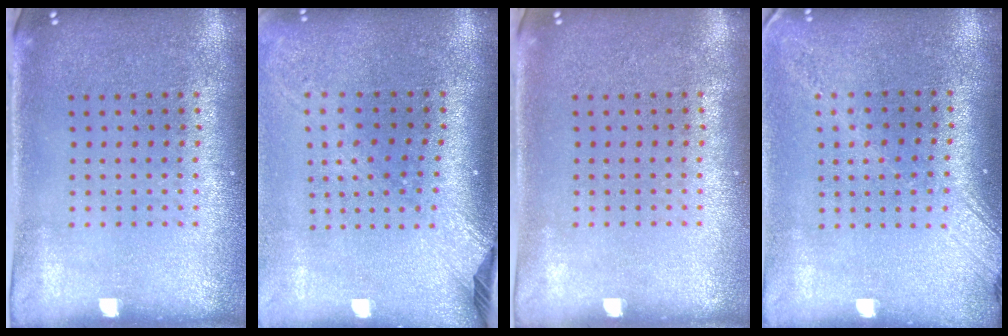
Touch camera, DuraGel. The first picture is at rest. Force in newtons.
{"total": 2.4, "press": 1.8, "slide": 1.6}
{"total": 0.0}
{"total": 1.8, "press": 1.4, "slide": 1.2}